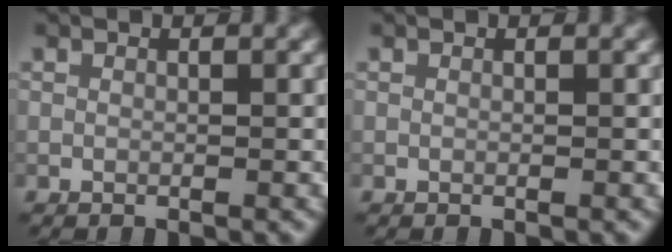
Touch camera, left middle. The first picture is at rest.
{"total": 0.0}